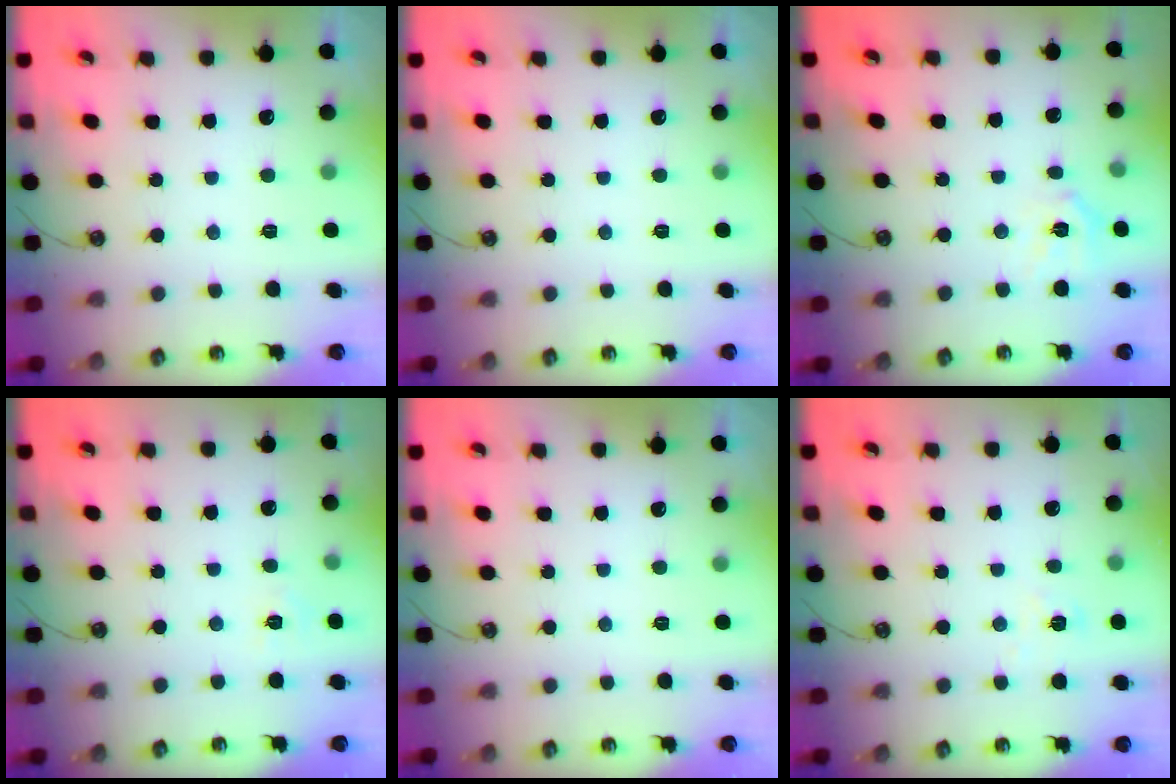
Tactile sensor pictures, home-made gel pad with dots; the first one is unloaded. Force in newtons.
{"total": 0.0}
{"total": 8.5, "press": 8.4, "slide": 1.0}
{"total": 3.1, "press": 3.0, "slide": 0.4}
{"total": 0.0}
{"total": 5.4, "press": 5.3, "slide": 0.5}